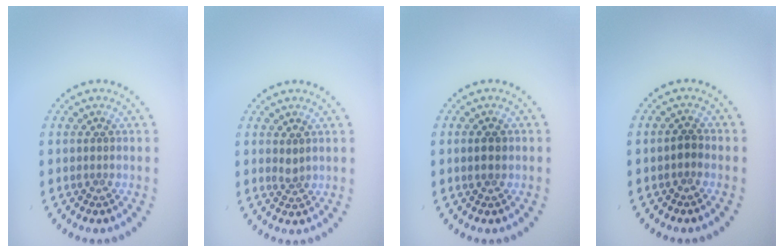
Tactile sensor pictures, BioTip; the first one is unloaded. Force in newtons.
{"total": 0.9, "press": 0.7, "slide": 0.6}
{"total": 1.4, "press": 1.4, "slide": 0.2}
{"total": 0.9, "press": 0.8, "slide": 0.5}